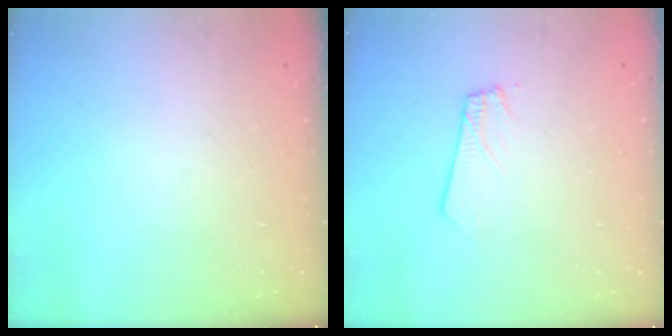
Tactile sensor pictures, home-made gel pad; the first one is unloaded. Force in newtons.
{"total": 1.8, "press": 1.8, "slide": 0.1}